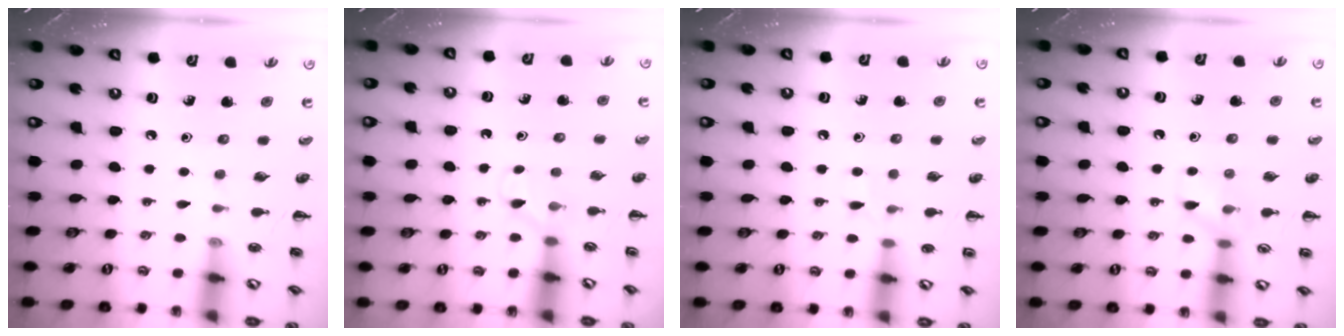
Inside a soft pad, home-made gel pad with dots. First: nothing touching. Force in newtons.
{"total": 5.4, "press": 5.2, "slide": 1.5}
{"total": 5.4, "press": 5.1, "slide": 1.6}
{"total": 8.3, "press": 8.2, "slide": 1.2}